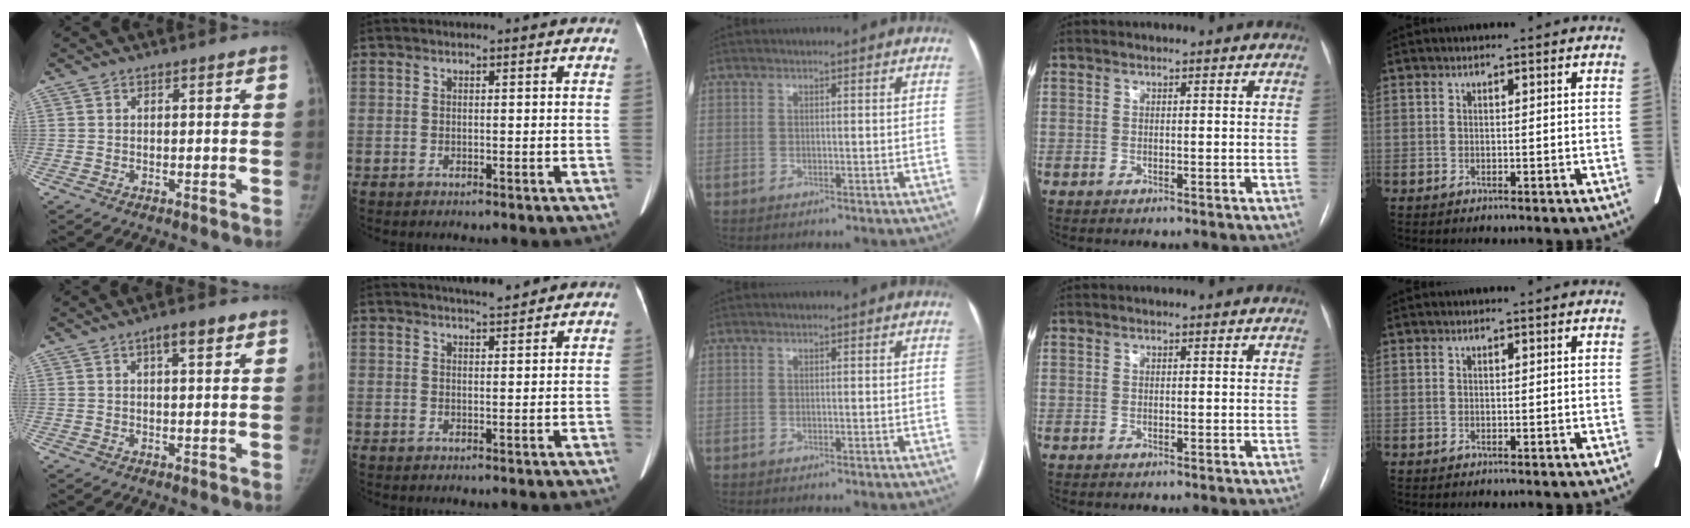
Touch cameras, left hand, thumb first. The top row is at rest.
{"thumb": {"total": 4.0, "force": [2.0, 1.2, 3.2], "torque": [-0.045, -0.002, 0.030]}, "index": {"total": 3.6, "force": [3.3, 0.2, 1.4], "torque": [-0.021, 0.006, 0.050]}}